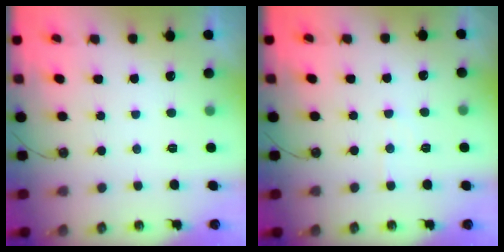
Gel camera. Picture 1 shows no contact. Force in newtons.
{"total": 4.0, "press": 3.9, "slide": 0.6}